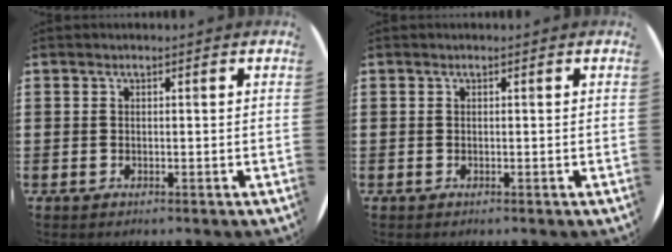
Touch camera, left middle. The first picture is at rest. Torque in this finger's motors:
{"motor_torque": [-0.01, 0.00, 0.00, 0.00]}